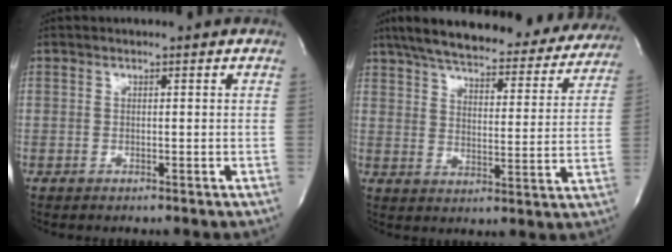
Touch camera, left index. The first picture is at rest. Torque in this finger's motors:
{"motor_torque": [1.08, -1.06, 0.24, 0.12]}